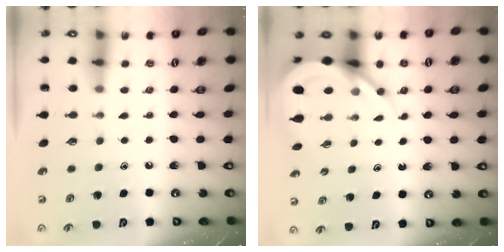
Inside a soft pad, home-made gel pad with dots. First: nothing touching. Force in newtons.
{"total": 8.8, "press": 8.7, "slide": 1.0}